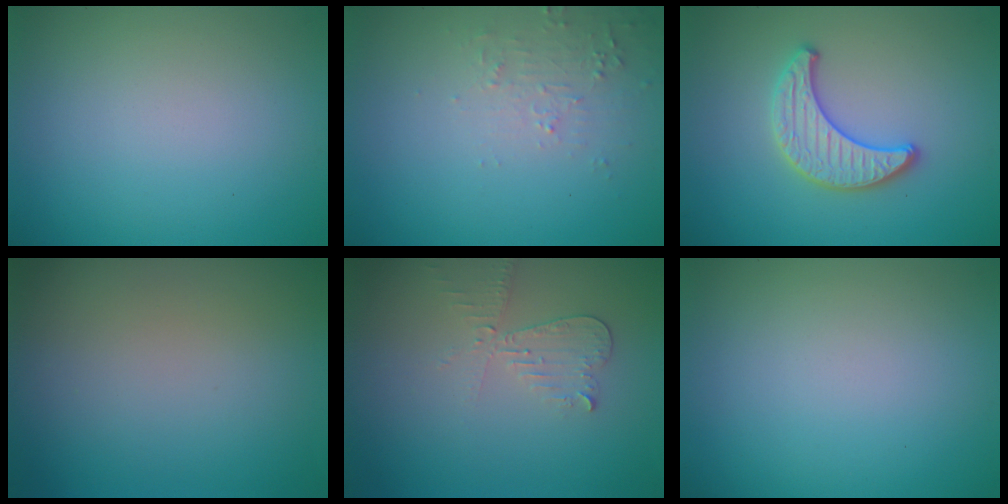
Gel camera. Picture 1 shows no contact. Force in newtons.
{"total": 2.1, "press": 2.0, "slide": 0.5}
{"total": 3.1, "press": 3.1, "slide": 0.2}
{"total": 0.0}
{"total": 2.2, "press": 2.2, "slide": 0.2}
{"total": 0.0}